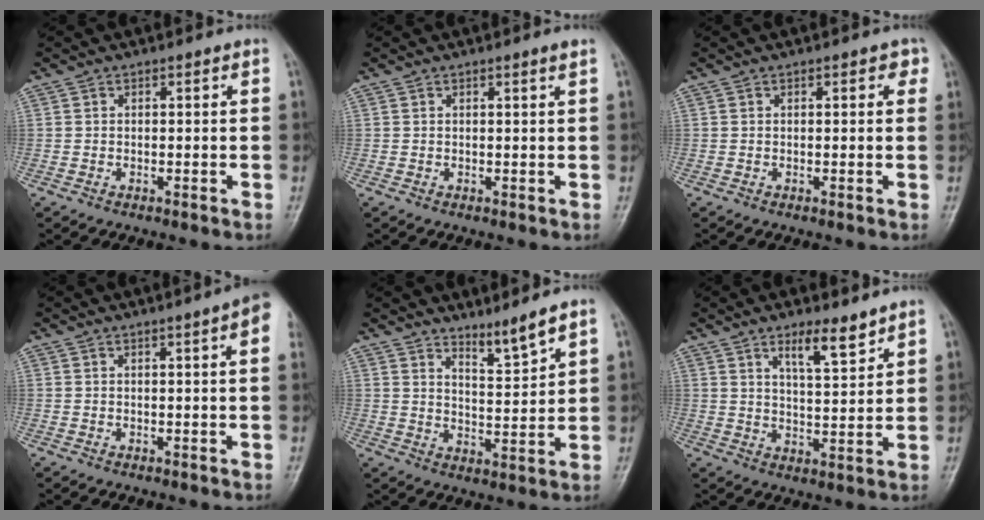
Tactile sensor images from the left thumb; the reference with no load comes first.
{"total": 1.0, "force": [0.6, -0.3, 0.7], "torque": [-0.019, -0.006, 0.012]}
{"total": 2.1, "force": [0.9, 1.1, 1.6], "torque": [-0.010, 0.001, 0.008]}
{"total": 5.7, "force": [2.5, 0.3, 5.1], "torque": [-0.057, 0.004, 0.027]}
{"total": 5.5, "force": [4.6, -0.2, 3.1], "torque": [-0.051, -0.053, 0.088]}
{"total": 7.0, "force": [5.0, 1.5, 4.6], "torque": [-0.066, -0.041, 0.084]}